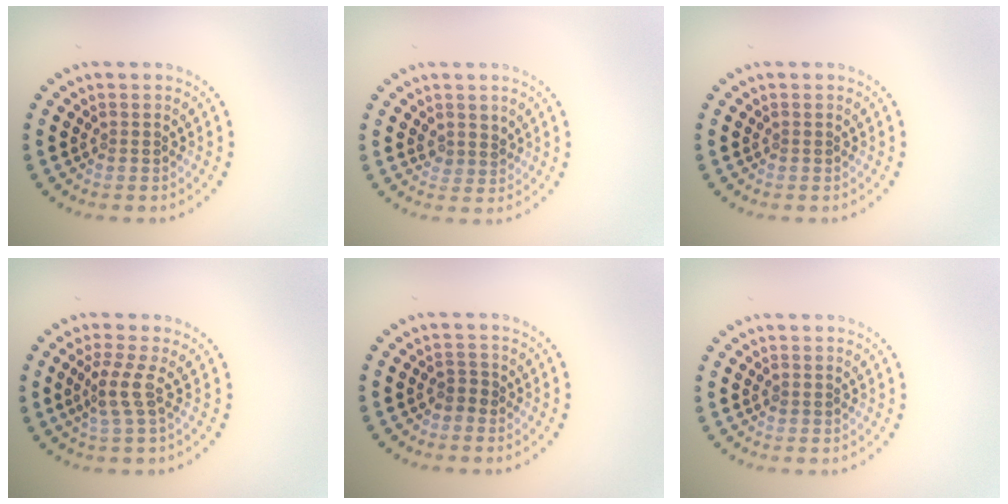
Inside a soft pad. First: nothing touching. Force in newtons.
{"total": 1.4, "press": 1.2, "slide": 0.8}
{"total": 0.0}
{"total": 2.3, "press": 1.6, "slide": 1.7}
{"total": 0.7, "press": 0.4, "slide": 0.5}
{"total": 0.5, "press": 0.5, "slide": 0.1}